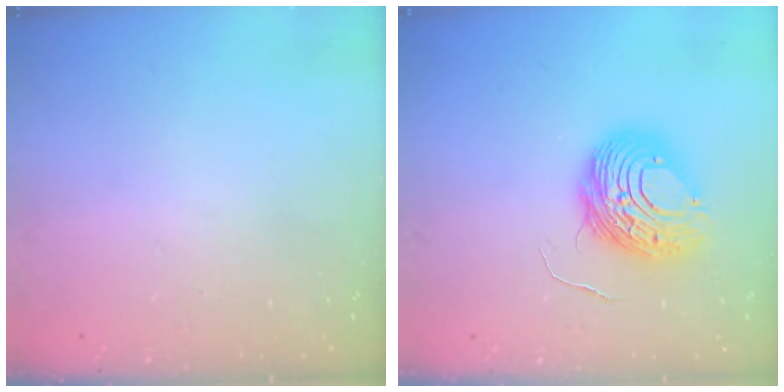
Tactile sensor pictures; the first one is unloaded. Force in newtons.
{"total": 10.7, "press": 10.6, "slide": 1.2}